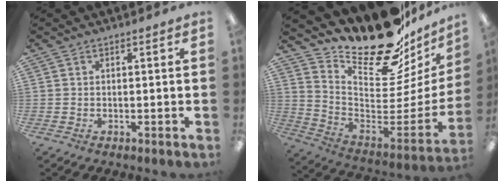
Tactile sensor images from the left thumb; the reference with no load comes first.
{"total": 22.9, "force": [19.5, 7.3, 9.6], "torque": [-0.129, -0.163, 0.335]}